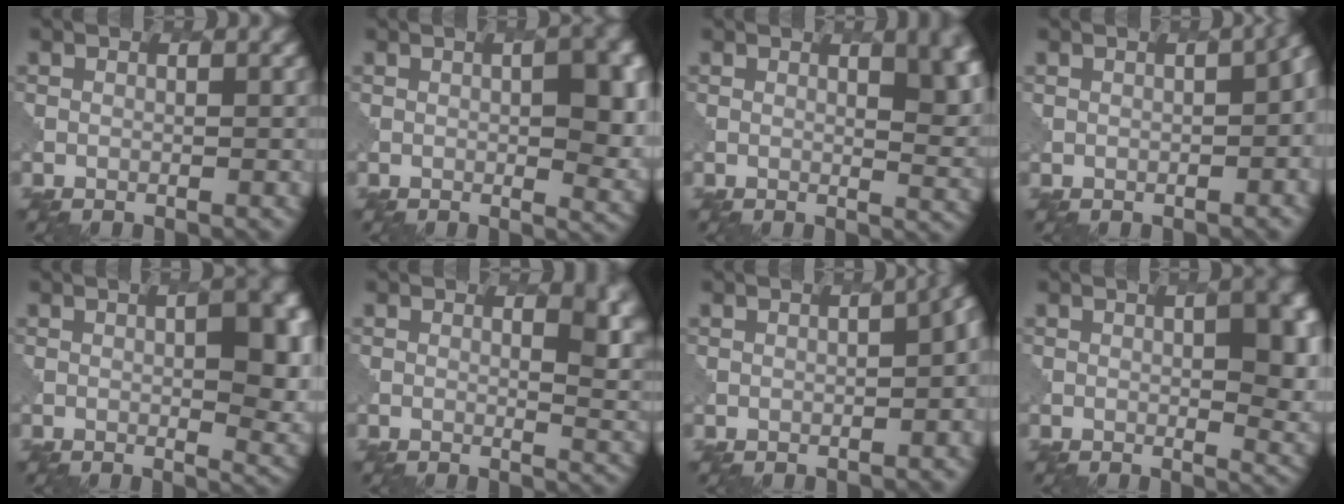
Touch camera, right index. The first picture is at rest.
{"total": 6.0, "force": [0.8, 1.8, 5.7], "torque": [-0.070, -0.003, 0.014]}
{"total": 7.6, "force": [2.6, 3.7, 6.1], "torque": [-0.031, 0.001, 0.035]}
{"total": 4.9, "force": [-0.6, 2.4, 4.2], "torque": [-0.032, 0.000, 0.004]}
{"total": 8.0, "force": [1.2, 2.7, 7.4], "torque": [-0.082, 0.000, 0.019]}
{"total": 5.6, "force": [2.2, 2.7, 4.4], "torque": [-0.026, -0.002, 0.029]}
{"total": 6.7, "force": [-0.5, 3.1, 5.9], "torque": [-0.019, 0.008, -0.004]}
{"total": 7.8, "force": [1.4, 2.8, 7.1], "torque": [-0.072, 0.000, 0.020]}